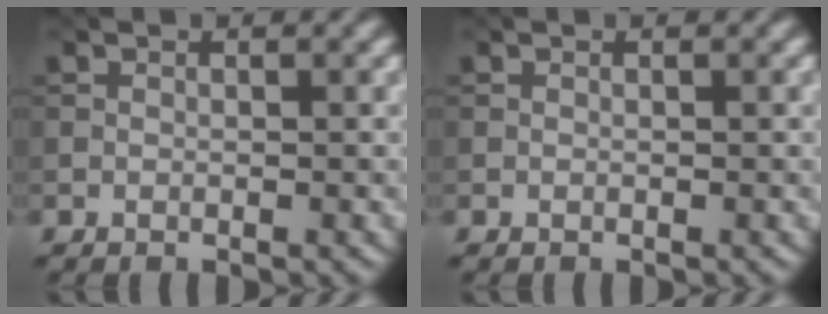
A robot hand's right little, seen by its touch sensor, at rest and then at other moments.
{"total": 0.0}